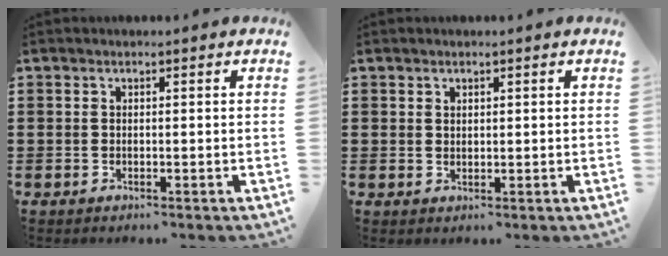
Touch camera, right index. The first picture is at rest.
{"total": 1.1, "force": [0.9, 0.6, 0.1], "torque": [-0.004, 0.002, 0.017]}